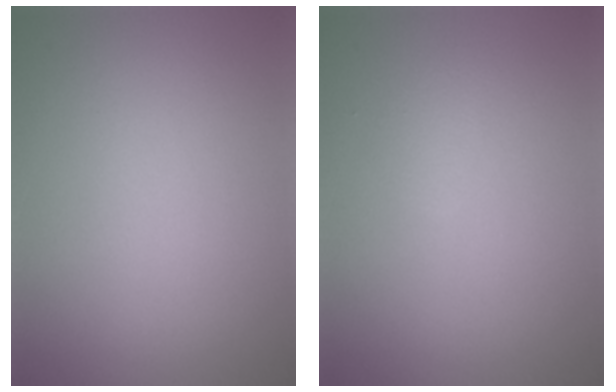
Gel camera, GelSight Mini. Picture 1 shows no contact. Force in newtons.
{"total": 1.0, "press": 1.0, "slide": 0.0}